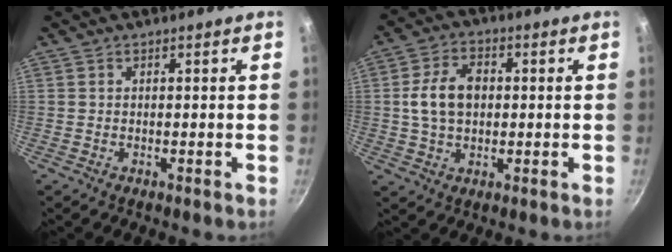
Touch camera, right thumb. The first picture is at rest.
{"total": 9.1, "force": [0.6, 6.3, 6.6], "torque": [-0.108, 0.012, 0.011]}